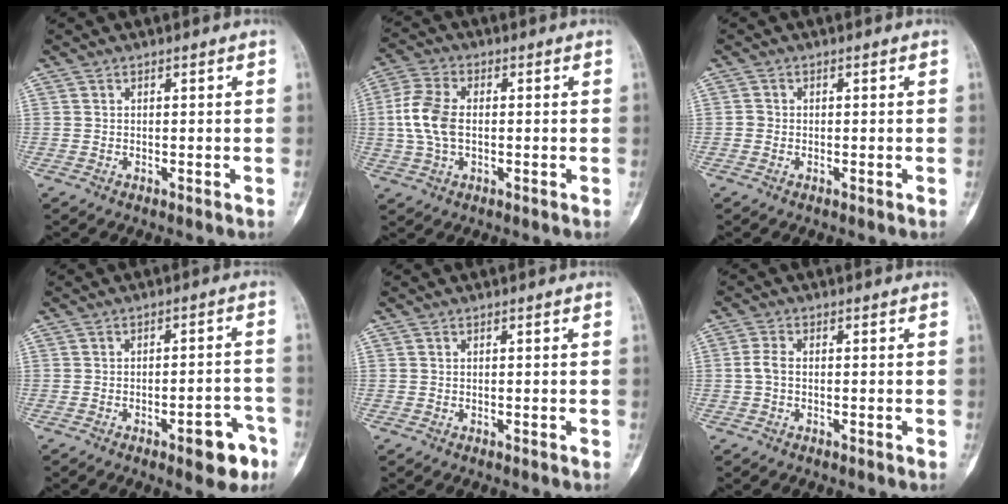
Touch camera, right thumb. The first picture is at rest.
{"total": 8.6, "force": [-0.3, 5.2, 6.9], "torque": [-0.156, 0.015, -0.012]}
{"total": 0.9, "force": [-0.4, 0.8, 0.2], "torque": [-0.001, 0.003, -0.012]}
{"total": 7.9, "force": [-4.1, 3.0, 6.0], "torque": [-0.053, 0.032, -0.048]}
{"total": 0.0}
{"total": 2.5, "force": [-0.3, 1.4, 2.0], "torque": [-0.044, 0.004, -0.012]}